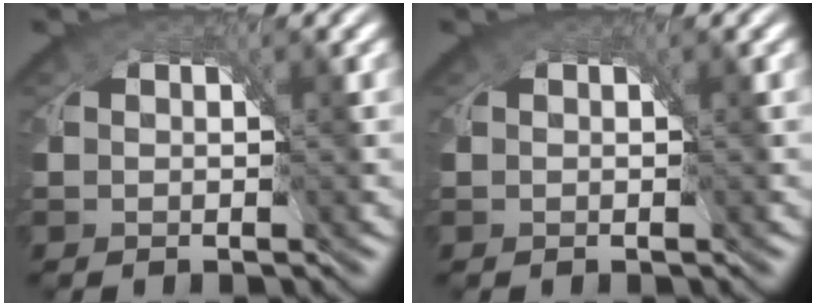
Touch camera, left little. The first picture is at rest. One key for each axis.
{"total": 0.0}